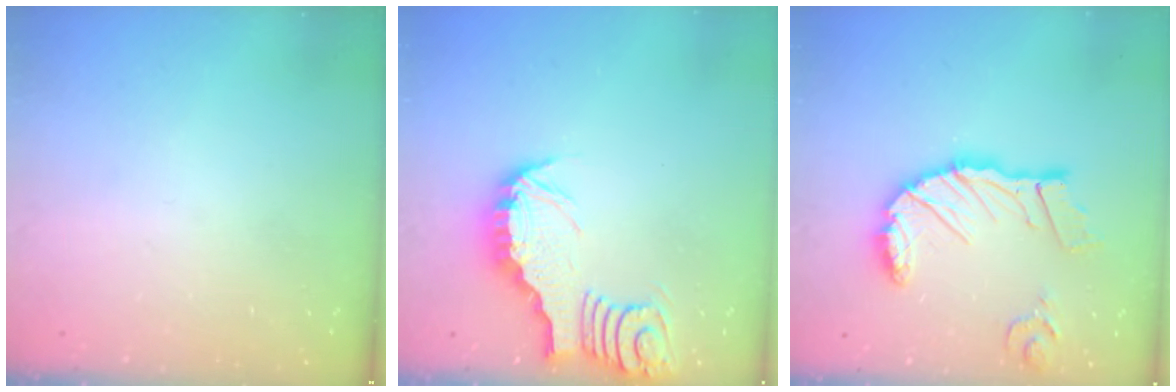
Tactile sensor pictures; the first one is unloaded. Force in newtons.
{"total": 3.4, "press": 3.4, "slide": 0.2}
{"total": 16.8, "press": 16.7, "slide": 2.0}